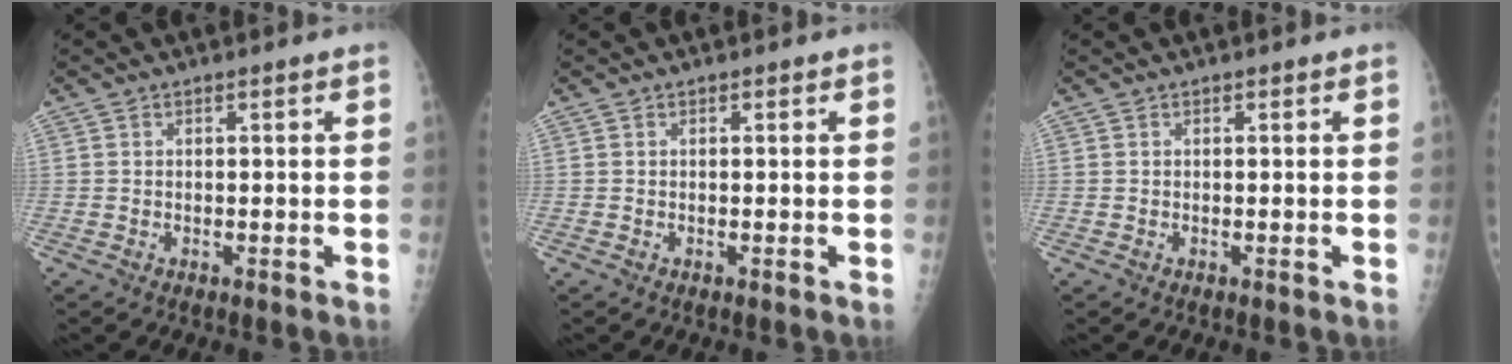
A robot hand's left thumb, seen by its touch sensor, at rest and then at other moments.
{"total": 0.0}
{"total": 0.0}